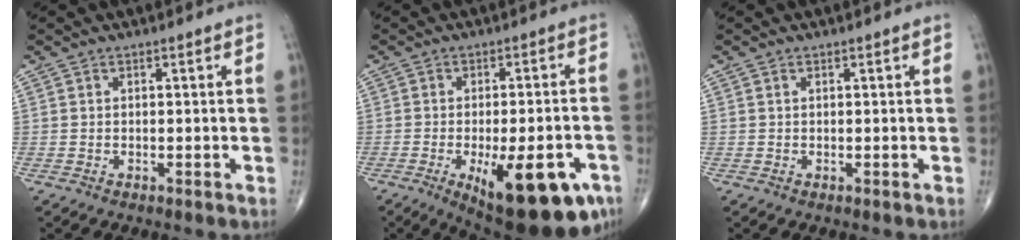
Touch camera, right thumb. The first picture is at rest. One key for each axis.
{"total": 19.0, "fx": -8.2, "fy": 7.1, "fz": 15.6, "tx": -0.164, "ty": 0.009, "tz": -0.099}
{"total": 0.0}